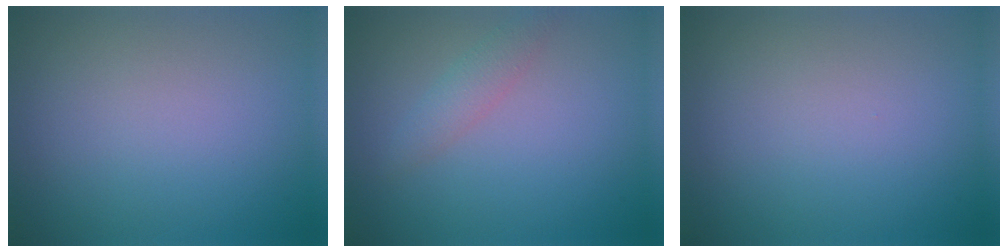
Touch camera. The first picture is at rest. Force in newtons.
{"total": 1.6, "press": 1.6, "slide": 0.1}
{"total": 0.0}